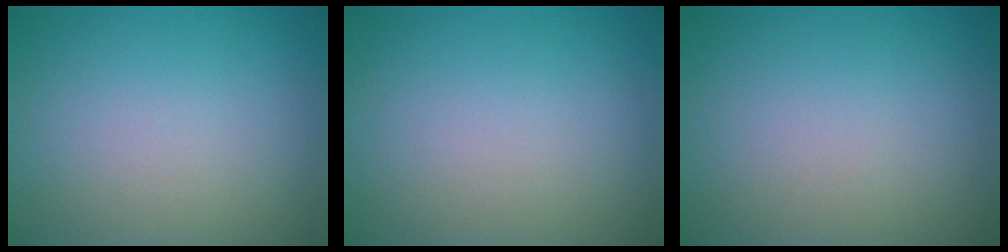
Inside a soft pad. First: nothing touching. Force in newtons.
{"total": 0.0}
{"total": 0.0}